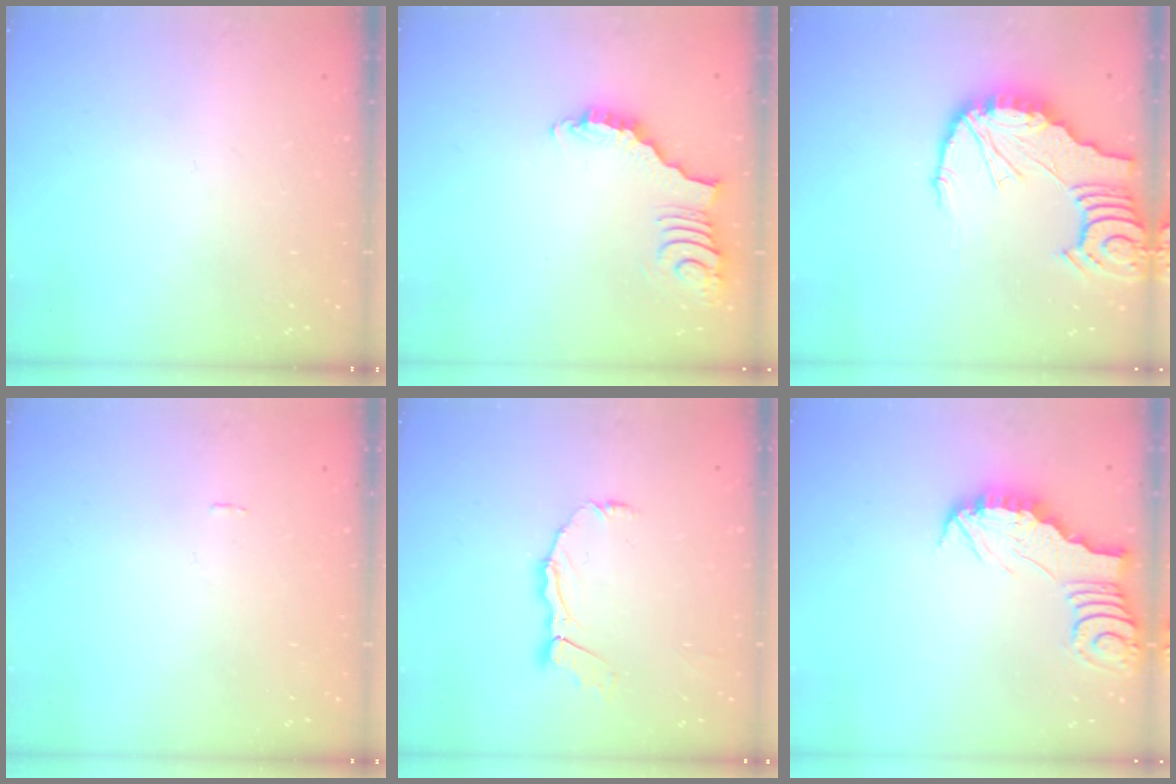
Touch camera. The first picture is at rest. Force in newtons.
{"total": 3.8, "press": 3.8, "slide": 0.7}
{"total": 12.4, "press": 12.3, "slide": 1.5}
{"total": 0.7, "press": 0.7, "slide": 0.0}
{"total": 8.2, "press": 8.1, "slide": 1.0}
{"total": 2.6, "press": 2.6, "slide": 0.2}